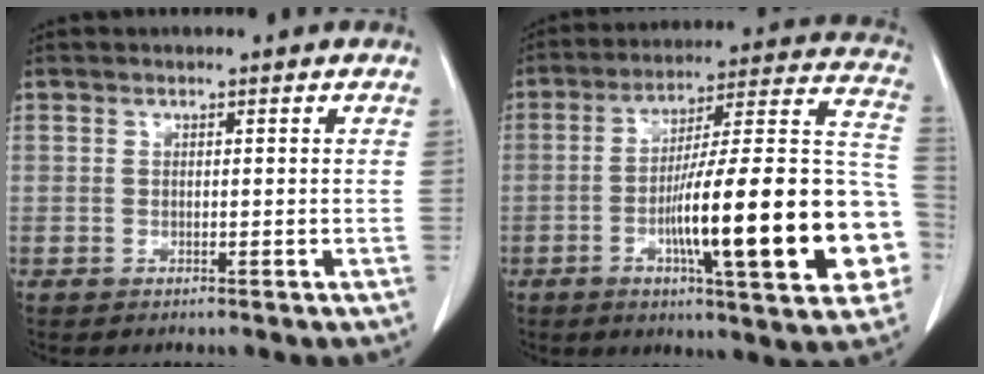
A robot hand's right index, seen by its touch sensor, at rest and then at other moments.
{"total": 25.1, "force": [-6.6, 3.3, 24.0], "torque": [-0.281, 0.021, -0.094]}